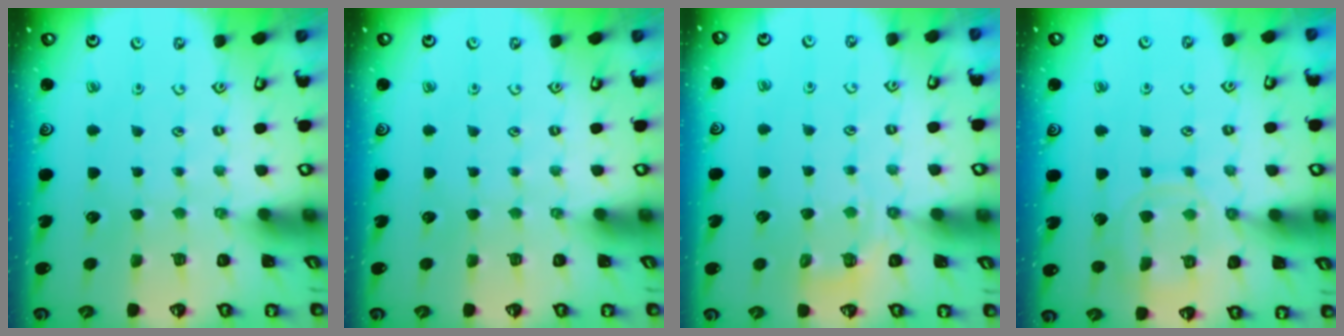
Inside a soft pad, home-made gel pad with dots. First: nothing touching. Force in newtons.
{"total": 0.0}
{"total": 4.3, "press": 4.0, "slide": 1.5}
{"total": 11.5, "press": 11.4, "slide": 1.0}